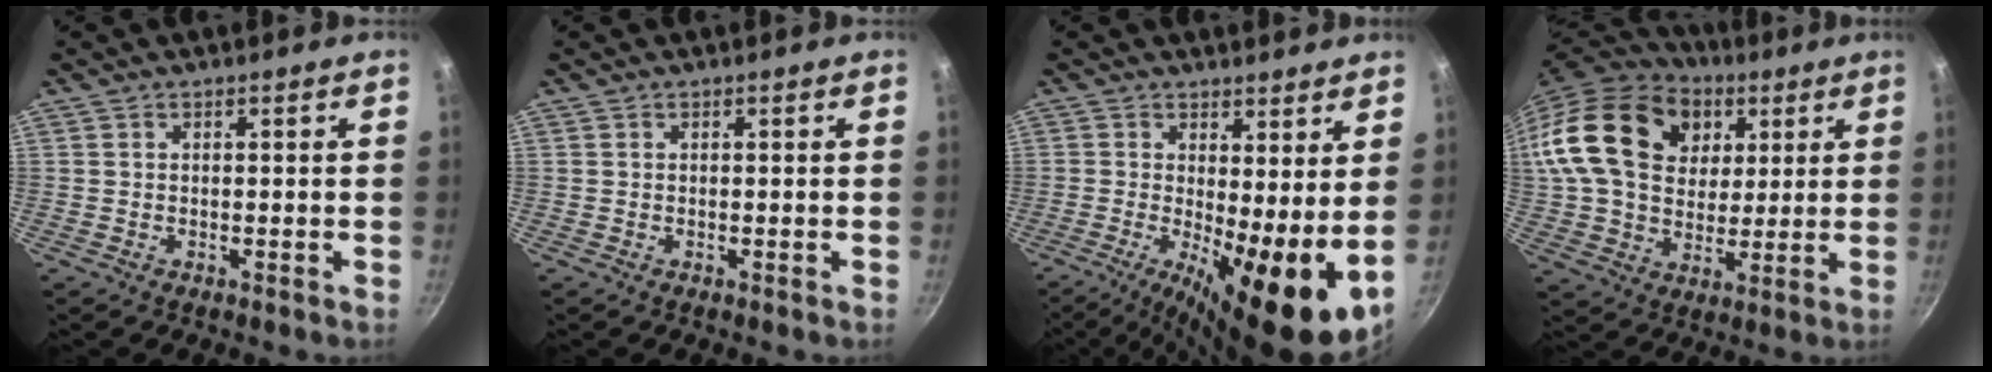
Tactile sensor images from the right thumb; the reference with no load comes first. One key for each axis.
{"total": 0.0}
{"total": 12.3, "fx": -0.7, "fy": 3.7, "fz": 11.7, "tx": -0.172, "ty": -0.008, "tz": -0.012}
{"total": 28.7, "fx": 10.3, "fy": 20.7, "fz": 17.1, "tx": -0.346, "ty": 0.017, "tz": 0.181}